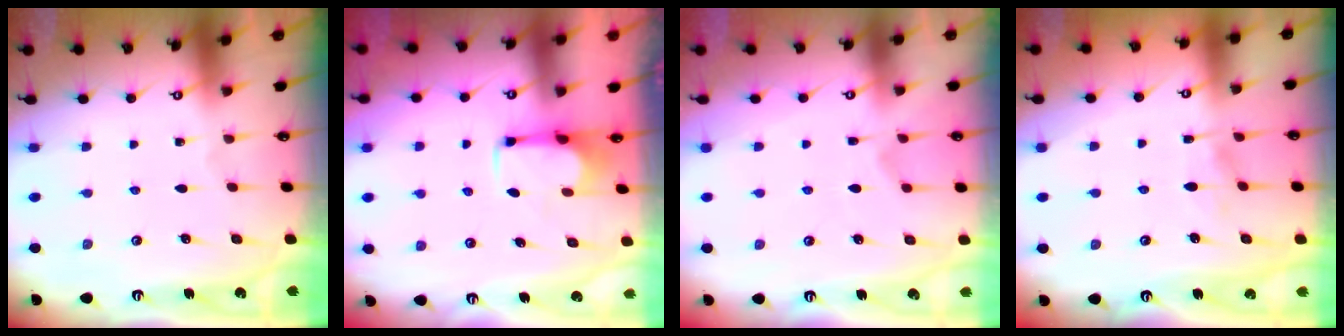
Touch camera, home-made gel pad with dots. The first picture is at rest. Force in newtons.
{"total": 2.8, "press": 2.6, "slide": 0.8}
{"total": 5.8, "press": 5.6, "slide": 1.4}
{"total": 3.6, "press": 3.6, "slide": 0.3}